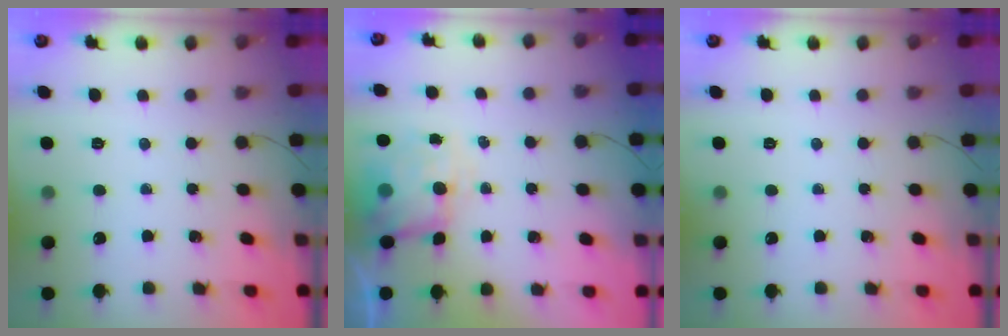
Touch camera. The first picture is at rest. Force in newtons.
{"total": 6.2, "press": 6.1, "slide": 1.4}
{"total": 0.0}